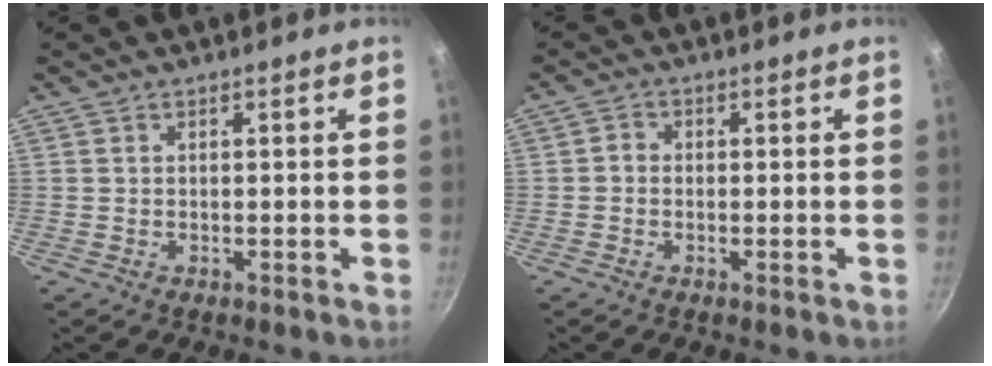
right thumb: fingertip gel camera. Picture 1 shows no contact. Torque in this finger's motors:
{"motor_torque": [-0.31, -0.01, 0.19, -0.12, -0.01]}